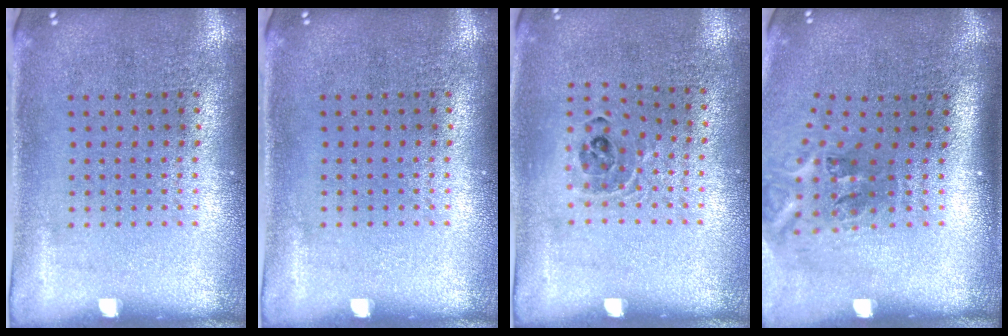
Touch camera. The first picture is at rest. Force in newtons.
{"total": 0.0}
{"total": 0.9, "press": 0.9, "slide": 0.1}
{"total": 2.3, "press": 1.4, "slide": 1.8}